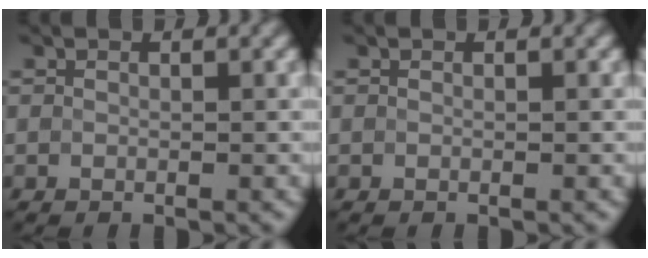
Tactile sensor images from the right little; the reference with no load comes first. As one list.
[{"total": 0.0}]